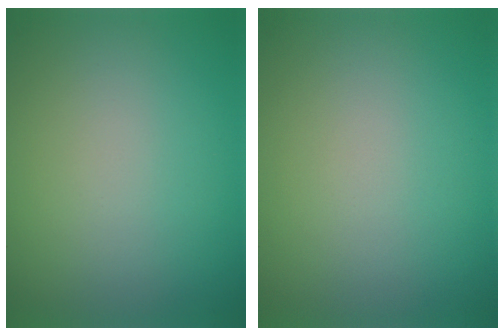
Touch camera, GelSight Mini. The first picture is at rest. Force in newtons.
{"total": 0.0}